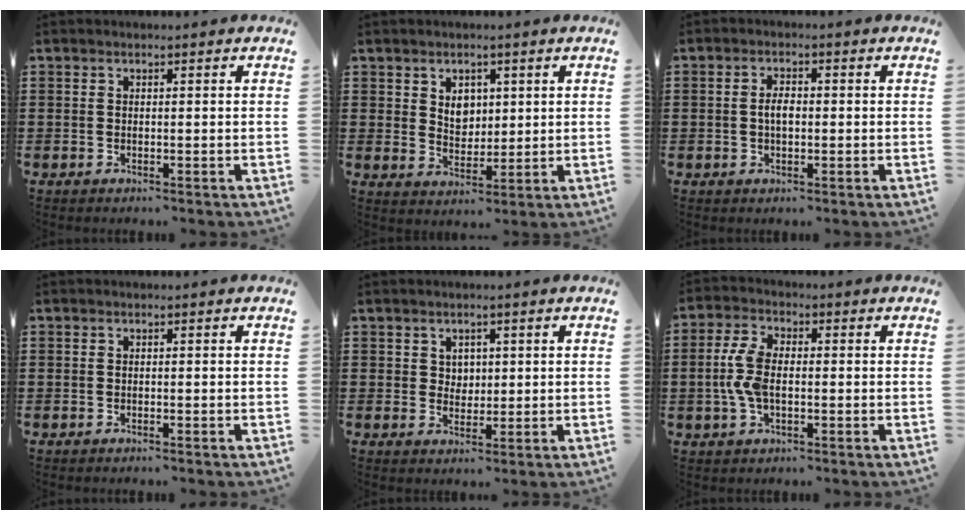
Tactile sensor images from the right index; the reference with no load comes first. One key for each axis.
{"total": 3.8, "fx": 1.7, "fy": 3.0, "fz": 1.7, "tx": -0.027, "ty": 0.004, "tz": 0.026}
{"total": 2.5, "fx": -0.2, "fy": 1.2, "fz": 2.2, "tx": -0.042, "ty": 0.004, "tz": -0.004}
{"total": 0.0}
{"total": 2.3, "fx": 1.2, "fy": 1.9, "fz": 0.6, "tx": -0.019, "ty": 0.008, "tz": 0.021}
{"total": 6.2, "fx": -0.5, "fy": 3.3, "fz": 5.3, "tx": -0.133, "ty": -0.002, "tz": -0.018}